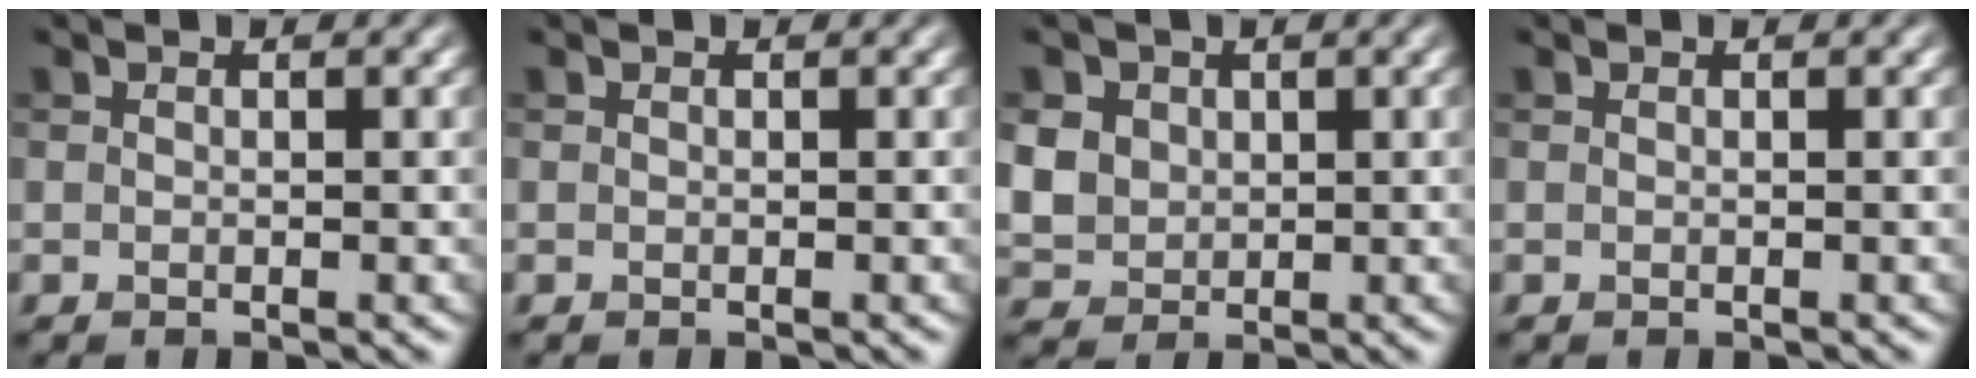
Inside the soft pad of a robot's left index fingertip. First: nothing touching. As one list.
[{"total": 0.0}, {"total": 4.7, "force": [1.3, 4.0, 2.0], "torque": [-0.077, 0.011, 0.032]}, {"total": 0.0}]